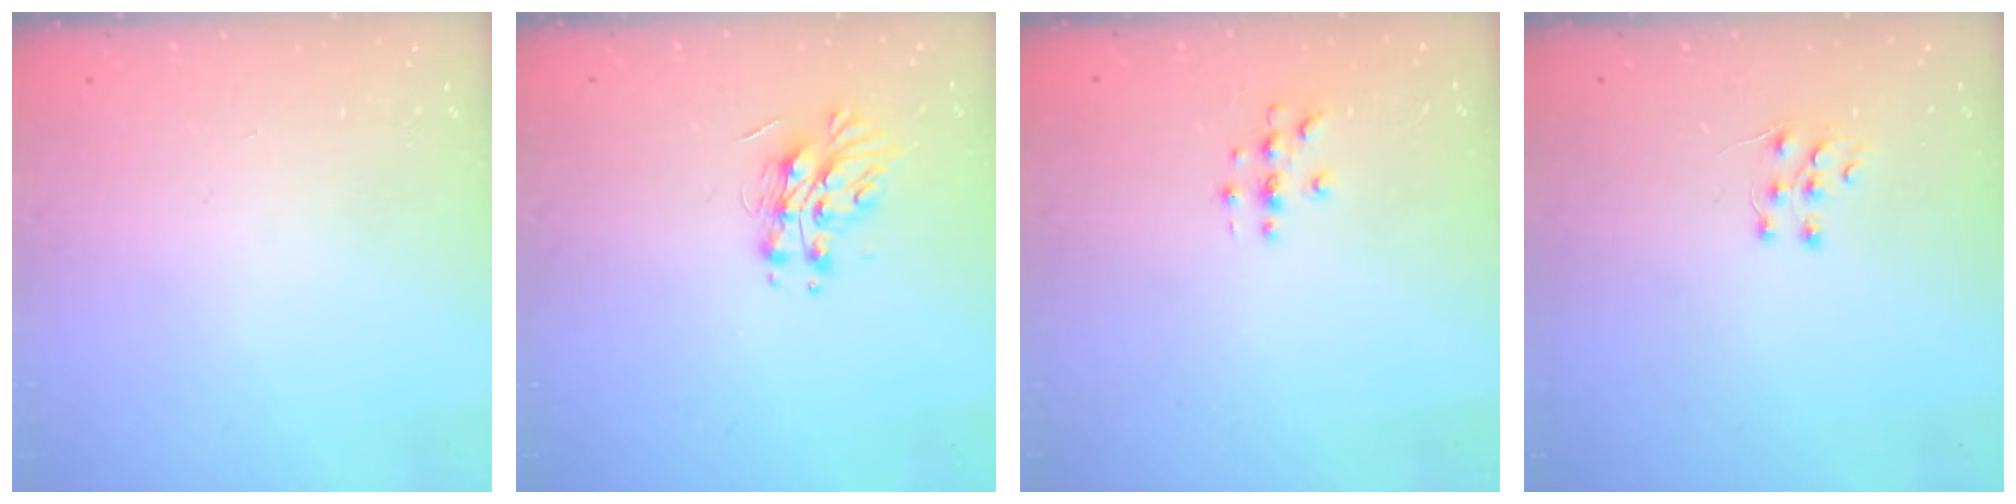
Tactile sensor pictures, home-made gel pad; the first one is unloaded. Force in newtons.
{"total": 11.1, "press": 11.1, "slide": 0.2}
{"total": 2.9, "press": 2.9, "slide": 0.3}
{"total": 4.7, "press": 4.7, "slide": 0.3}